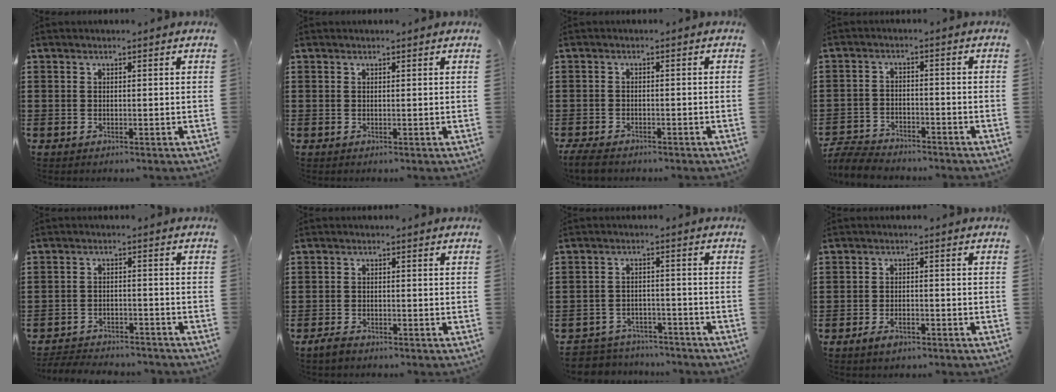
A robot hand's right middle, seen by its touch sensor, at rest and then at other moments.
{"total": 0.0}
{"total": 2.1, "force": [-1.9, 0.4, 0.8], "torque": [-0.029, -0.001, -0.043]}
{"total": 5.3, "force": [-5.1, 0.9, 0.8], "torque": [-0.022, 0.009, -0.106]}
{"total": 3.6, "force": [-3.5, 0.5, 0.1], "torque": [-0.006, 0.003, -0.076]}
{"total": 1.7, "force": [-1.4, 0.7, 0.7], "torque": [-0.024, 0.000, -0.030]}
{"total": 4.1, "force": [-4.0, 0.7, -0.3], "torque": [-0.009, 0.001, -0.089]}
{"total": 2.5, "force": [-1.6, 1.0, 1.7], "torque": [-0.036, 0.000, -0.033]}